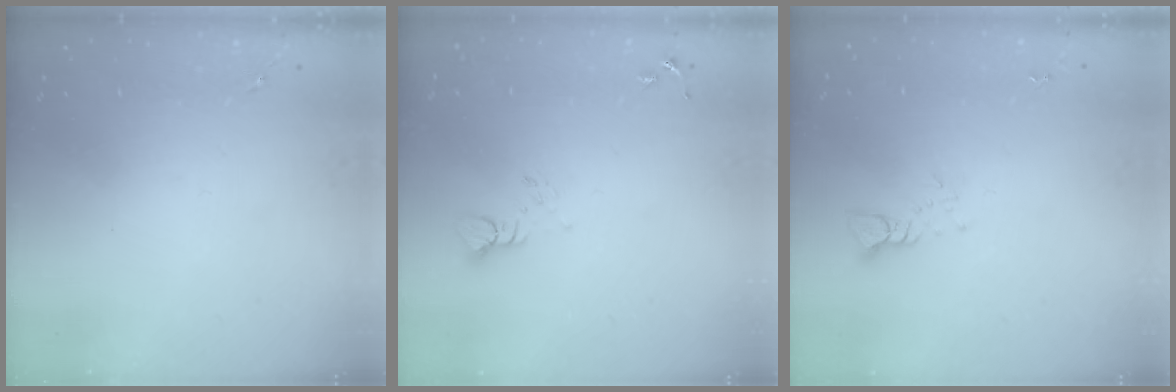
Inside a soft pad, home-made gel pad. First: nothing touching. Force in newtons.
{"total": 4.0, "press": 4.0, "slide": 0.3}
{"total": 3.9, "press": 3.8, "slide": 0.3}